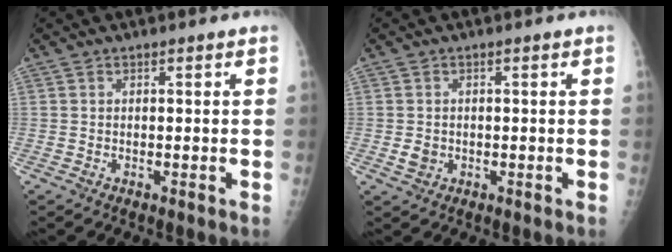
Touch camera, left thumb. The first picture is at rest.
{"total": 2.1, "force": [-0.3, 1.8, 1.0], "torque": [-0.012, 0.001, 0.000]}